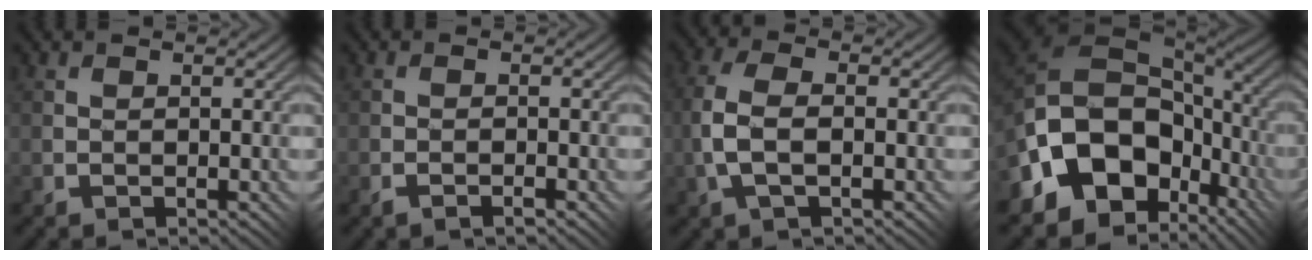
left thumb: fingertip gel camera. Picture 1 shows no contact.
{"total": 1.3, "force": [-1.1, 0.2, 0.7], "torque": [-0.011, 0.005, -0.023]}
{"total": 5.8, "force": [-1.0, 3.0, 4.9], "torque": [-0.121, 0.006, -0.024]}
{"total": 16.3, "force": [-4.3, 12.0, 10.1], "torque": [-0.216, -0.015, -0.079]}